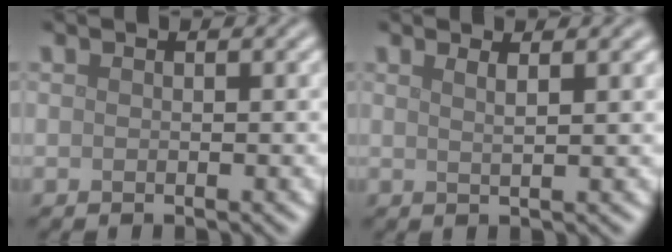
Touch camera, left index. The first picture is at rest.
{"total": 2.3, "force": [1.2, 0.8, 1.7], "torque": [-0.015, 0.009, 0.001]}